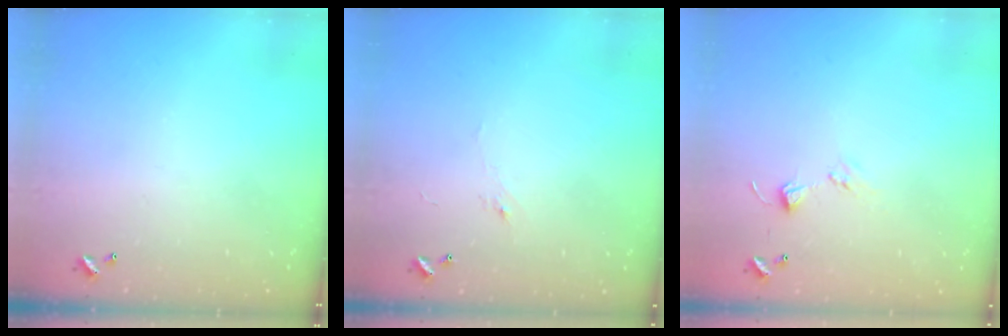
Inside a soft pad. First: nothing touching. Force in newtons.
{"total": 1.2, "press": 0.8, "slide": 0.8}
{"total": 5.0, "press": 5.0, "slide": 0.6}